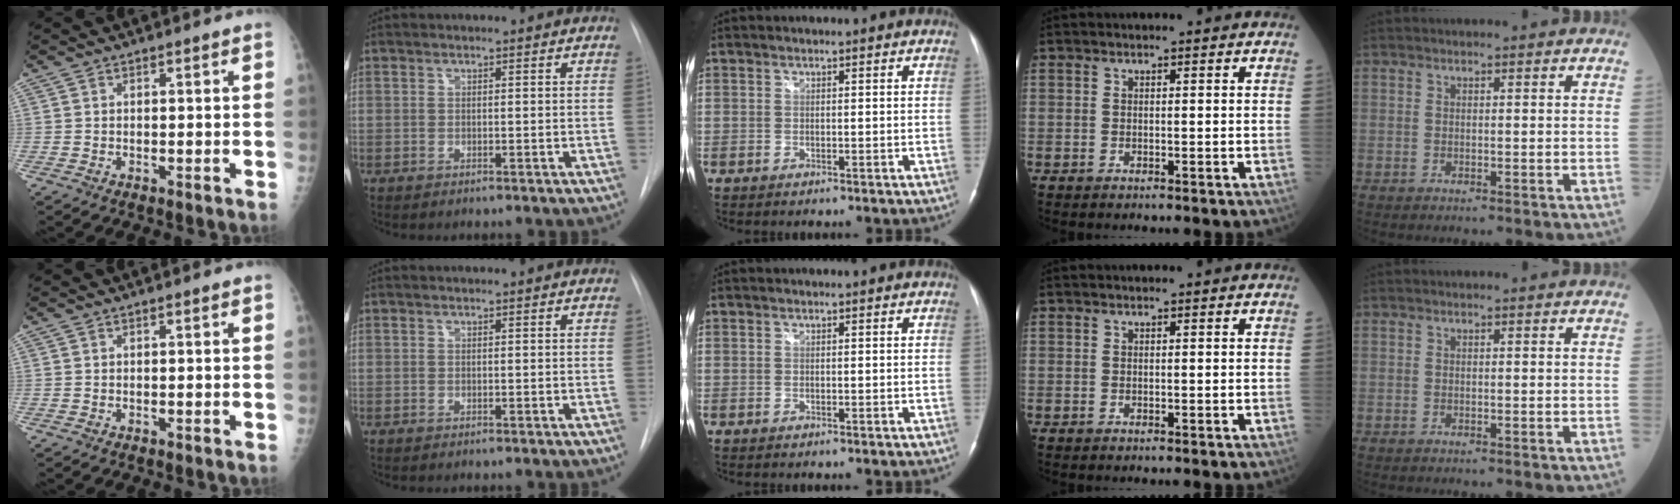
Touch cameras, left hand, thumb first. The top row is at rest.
{}